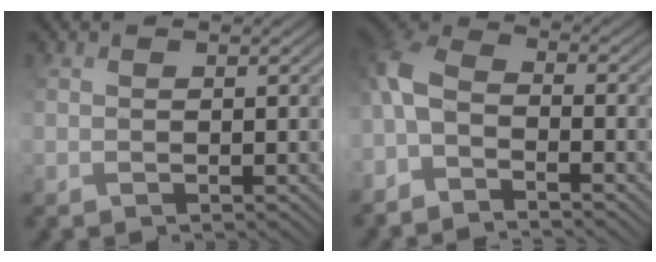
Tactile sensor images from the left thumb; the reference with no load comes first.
{"total": 6.0, "force": [-3.8, 3.0, 3.7], "torque": [-0.095, -0.007, -0.082]}